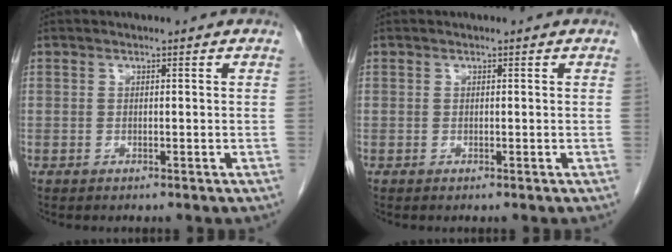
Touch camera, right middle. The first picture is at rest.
{"total": 0.0}